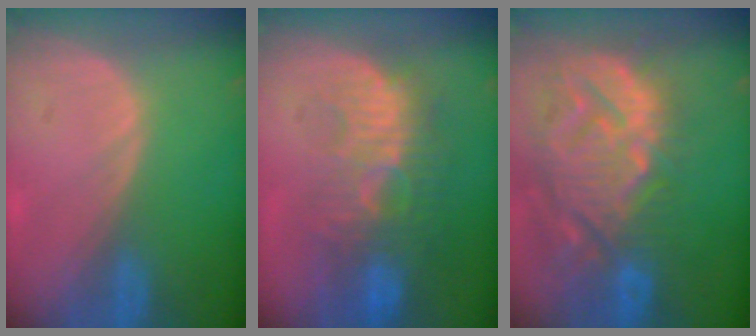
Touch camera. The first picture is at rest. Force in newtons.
{"total": 10.4, "press": 9.5, "slide": 4.3}
{"total": 14.4, "press": 12.4, "slide": 7.4}